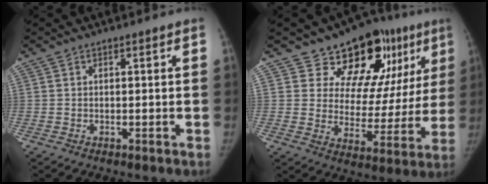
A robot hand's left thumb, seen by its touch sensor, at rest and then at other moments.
{"total": 18.3, "force": [10.8, 10.3, 10.7], "torque": [-0.069, -0.048, 0.150]}